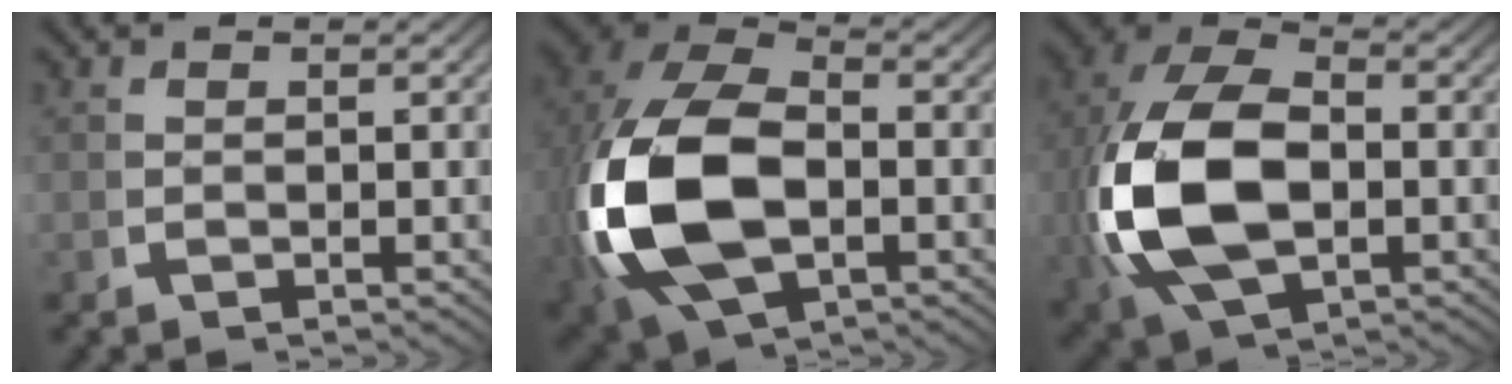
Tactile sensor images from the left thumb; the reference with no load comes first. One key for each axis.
{"total": 17.2, "fx": -1.7, "fy": 11.4, "fz": 12.8, "tx": -0.339, "ty": -0.053, "tz": 0.000}
{"total": 15.7, "fx": -1.1, "fy": 10.3, "fz": 11.7, "tx": -0.305, "ty": -0.048, "tz": 0.007}